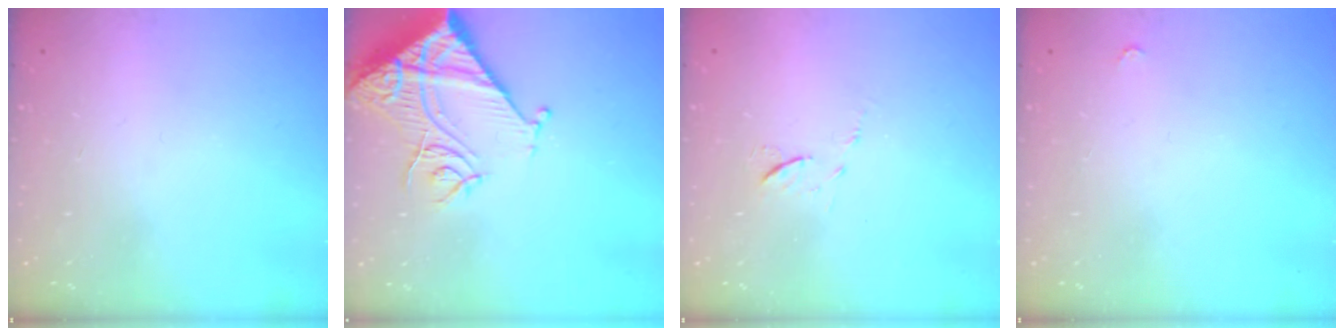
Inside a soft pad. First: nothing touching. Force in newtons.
{"total": 15.5, "press": 15.3, "slide": 1.9}
{"total": 5.6, "press": 5.6, "slide": 0.6}
{"total": 2.8, "press": 2.8, "slide": 0.4}